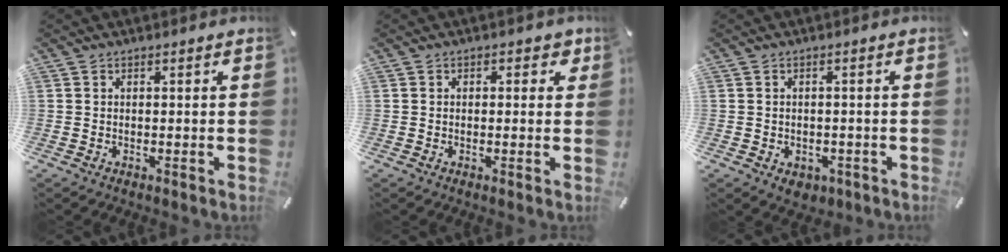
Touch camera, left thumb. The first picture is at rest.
{"total": 2.0, "force": [0.1, 1.4, 1.4], "torque": [-0.012, 0.003, -0.003]}
{"total": 3.1, "force": [-1.4, 2.4, 1.3], "torque": [-0.025, 0.005, -0.026]}